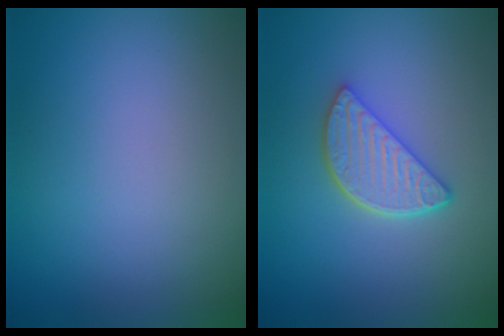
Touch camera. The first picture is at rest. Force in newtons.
{"total": 4.0, "press": 3.2, "slide": 2.5}